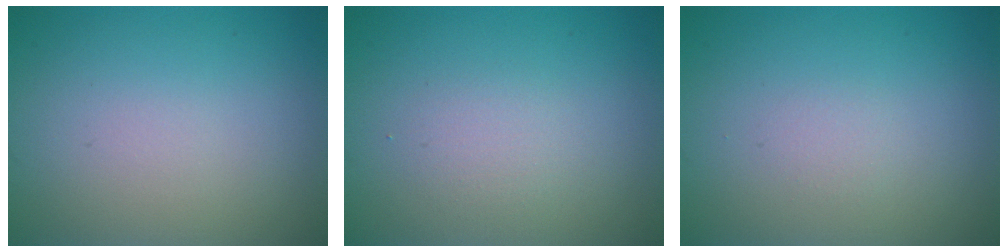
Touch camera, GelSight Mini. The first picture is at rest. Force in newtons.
{"total": 1.4, "press": 1.3, "slide": 0.1}
{"total": 0.6, "press": 0.6, "slide": 0.1}